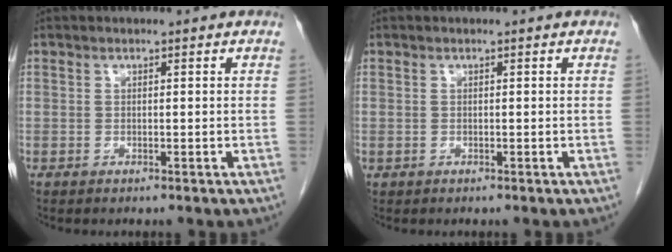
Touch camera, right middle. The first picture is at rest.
{"total": 0.0}